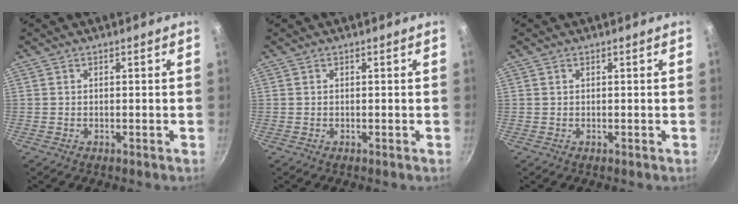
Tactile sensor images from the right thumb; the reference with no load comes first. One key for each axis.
{"total": 0.0}
{"total": 0.0}